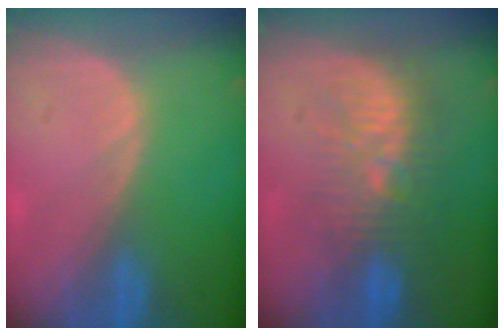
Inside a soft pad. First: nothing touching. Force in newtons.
{"total": 9.2, "press": 8.9, "slide": 2.6}